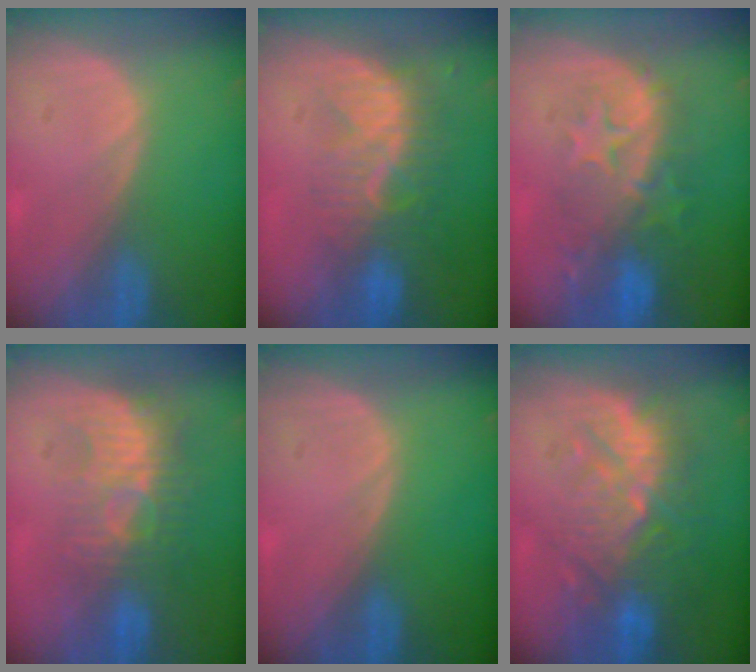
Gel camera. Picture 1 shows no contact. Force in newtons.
{"total": 8.6, "press": 7.7, "slide": 3.6}
{"total": 9.7, "press": 9.1, "slide": 3.2}
{"total": 8.7, "press": 8.1, "slide": 3.2}
{"total": 0.0}
{"total": 10.3, "press": 9.8, "slide": 3.2}